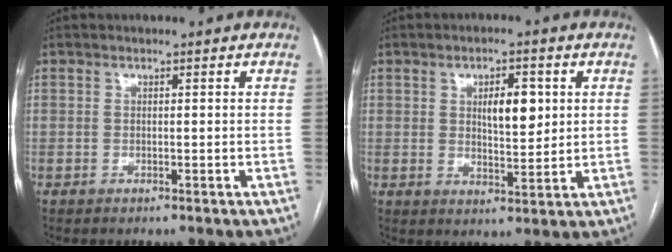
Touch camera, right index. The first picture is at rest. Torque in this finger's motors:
{"motor_torque": [0.19, 0.14, 0.10, 0.05]}